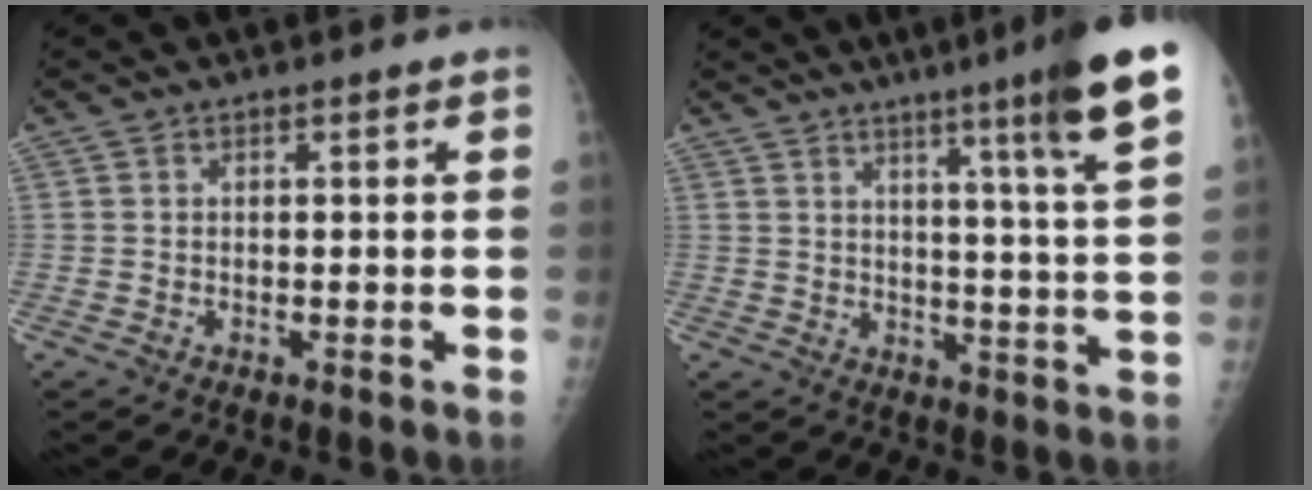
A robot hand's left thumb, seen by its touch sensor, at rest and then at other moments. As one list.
[{"total": 13.9, "force": [8.1, -0.3, 11.3], "torque": [-0.159, -0.039, 0.105]}]